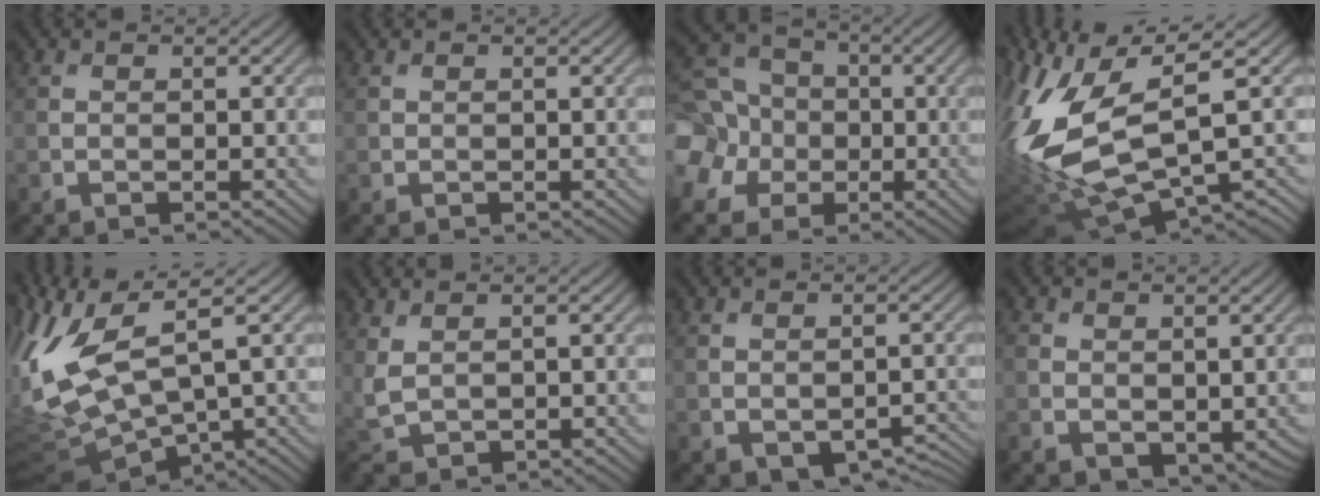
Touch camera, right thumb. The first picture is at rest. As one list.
[{"total": 0.5, "force": [0.4, 0.4, 0.0], "torque": [0.000, -0.002, 0.010]}, {"total": 11.5, "force": [-1.6, 10.2, 5.1], "torque": [-0.156, -0.011, -0.060]}, {"total": 15.5, "force": [-0.8, 5.9, 14.2], "torque": [-0.327, 0.000, 0.000]}, {"total": 13.1, "force": [2.1, 5.2, 11.8], "torque": [-0.288, -0.005, 0.052]}, {"total": 2.6, "force": [1.4, 1.2, 1.7], "torque": [-0.055, 0.003, 0.035]}, {"total": 4.1, "force": [-1.9, 2.5, 2.7], "torque": [-0.042, -0.020, -0.014]}, {"total": 3.2, "force": [0.7, 2.6, 1.8], "torque": [-0.042, -0.012, 0.018]}]